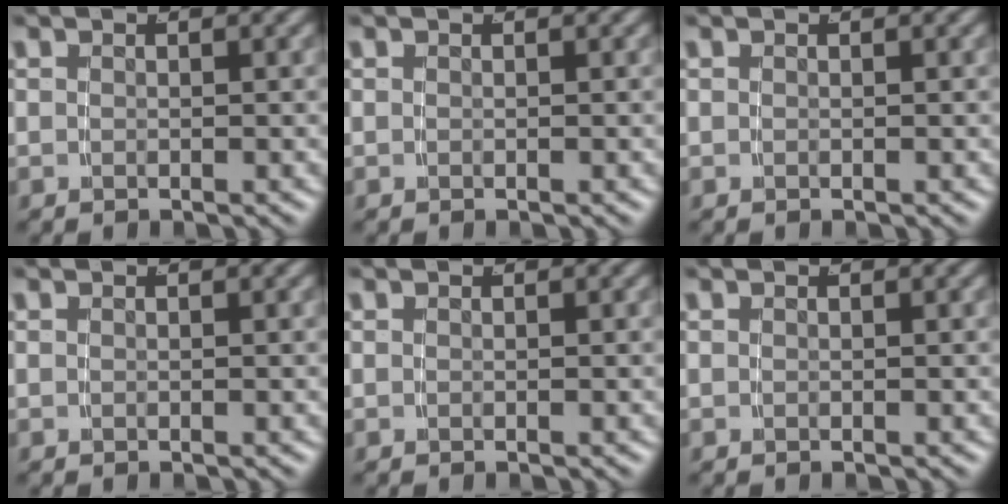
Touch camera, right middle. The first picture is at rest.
{"total": 0.0}
{"total": 0.0}
{"total": 0.0}
{"total": 0.0}
{"total": 0.0}